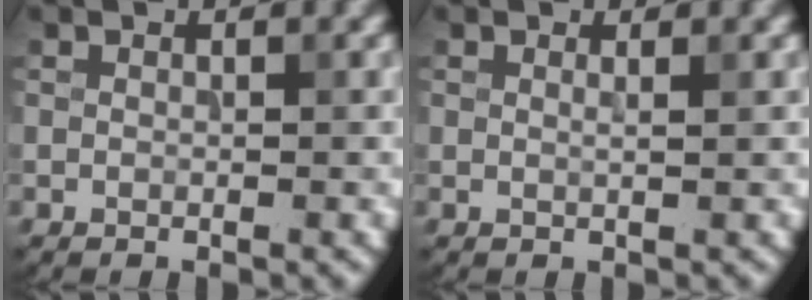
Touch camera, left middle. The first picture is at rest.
{"total": 0.8, "force": [0.4, 0.3, 0.7], "torque": [-0.003, 0.000, 0.000]}